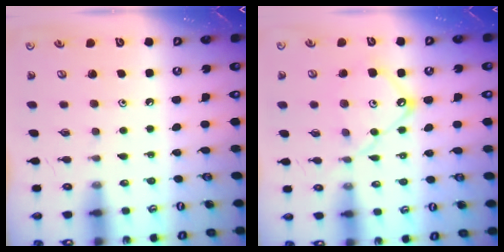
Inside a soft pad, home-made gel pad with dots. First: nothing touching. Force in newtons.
{"total": 11.9, "press": 11.8, "slide": 1.0}